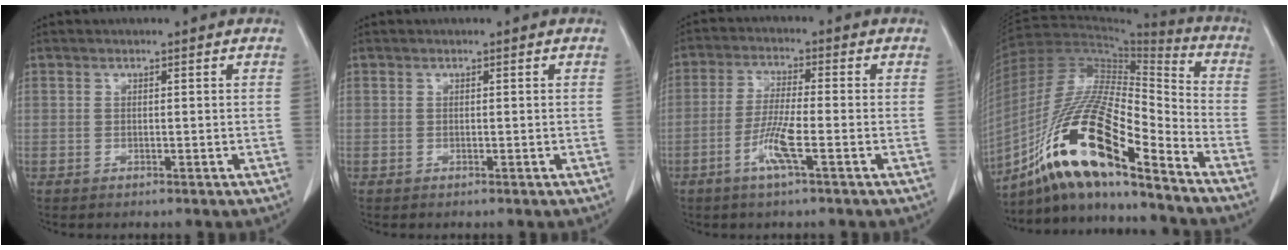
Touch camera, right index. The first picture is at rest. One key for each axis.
{"total": 0.0}
{"total": 6.4, "fx": -2.7, "fy": 0.2, "fz": 5.8, "tx": -0.118, "ty": -0.007, "tz": -0.054}
{"total": 19.8, "fx": -13.0, "fy": 2.8, "fz": 14.6, "tx": -0.295, "ty": -0.009, "tz": -0.236}